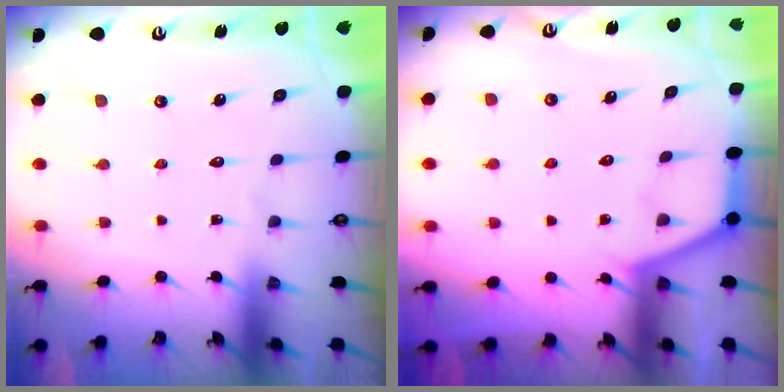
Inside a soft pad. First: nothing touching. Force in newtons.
{"total": 2.8, "press": 2.8, "slide": 0.4}